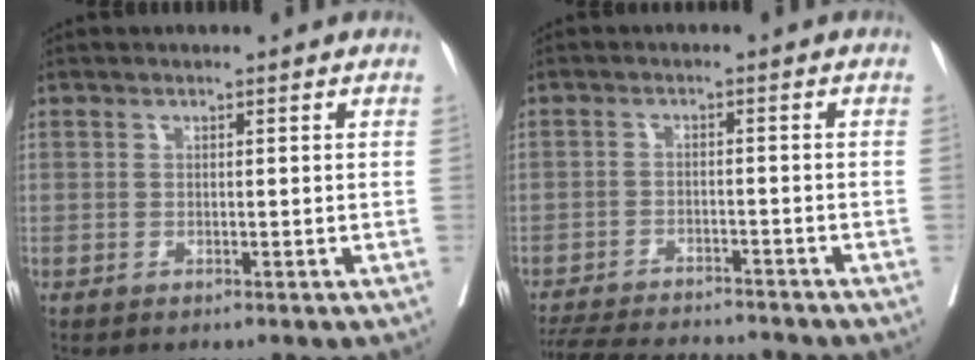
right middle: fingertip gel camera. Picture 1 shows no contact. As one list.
[{"total": 12.2, "force": [-11.4, 1.7, 3.9], "torque": [-0.067, -0.004, -0.166]}]